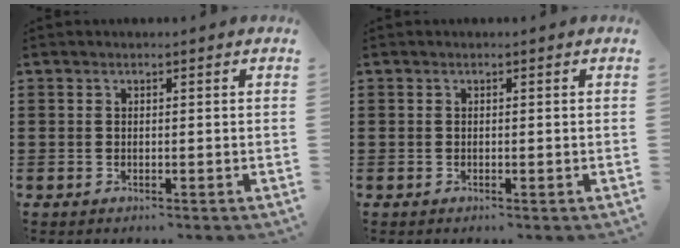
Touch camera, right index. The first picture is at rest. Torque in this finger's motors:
{"motor_torque": [0.24, 0.18, -0.01, 0.01]}